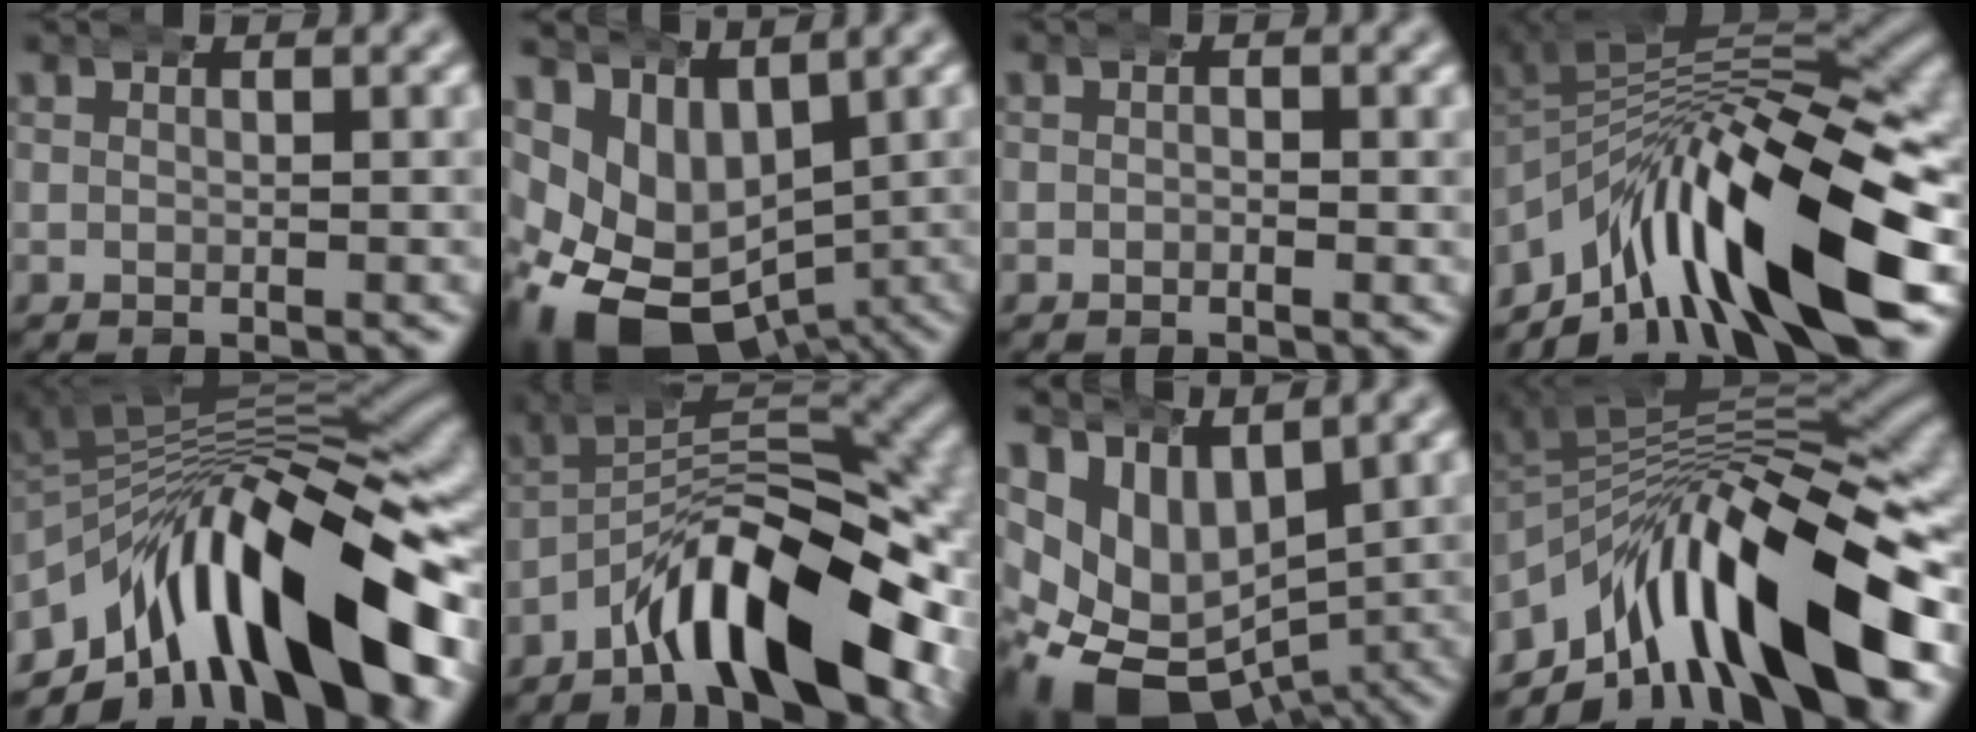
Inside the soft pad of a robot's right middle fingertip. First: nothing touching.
{"total": 14.2, "force": [-3.8, 10.8, 8.4], "torque": [-0.179, -0.073, -0.037]}
{"total": 0.0}
{"total": 17.9, "force": [-4.7, 9.4, 14.5], "torque": [-0.205, 0.000, -0.066]}
{"total": 21.3, "force": [-3.9, 12.1, 17.1], "torque": [-0.232, 0.009, -0.061]}
{"total": 14.4, "force": [-3.9, 7.3, 11.8], "torque": [-0.170, -0.010, -0.056]}
{"total": 14.6, "force": [-3.9, 11.2, 8.6], "torque": [-0.189, -0.072, -0.038]}
{"total": 19.3, "force": [-3.8, 10.8, 15.5], "torque": [-0.221, 0.003, -0.056]}